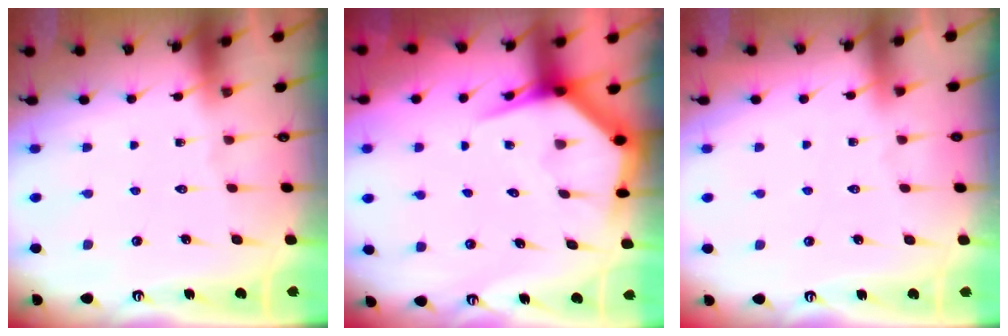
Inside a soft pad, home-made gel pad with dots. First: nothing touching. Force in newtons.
{"total": 5.2, "press": 5.1, "slide": 0.7}
{"total": 3.4, "press": 3.4, "slide": 0.5}